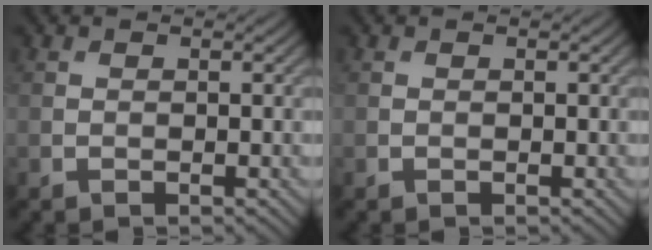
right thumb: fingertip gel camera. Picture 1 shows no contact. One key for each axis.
{"total": 0.0}